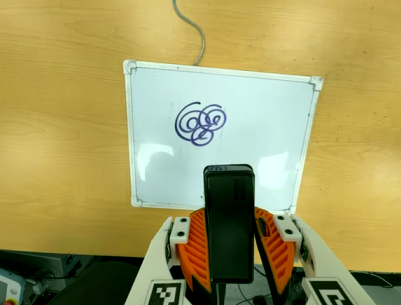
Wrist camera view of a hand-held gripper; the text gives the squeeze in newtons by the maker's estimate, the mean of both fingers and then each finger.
{"total": 6.7, "left": 5.2, "right": 8.1}